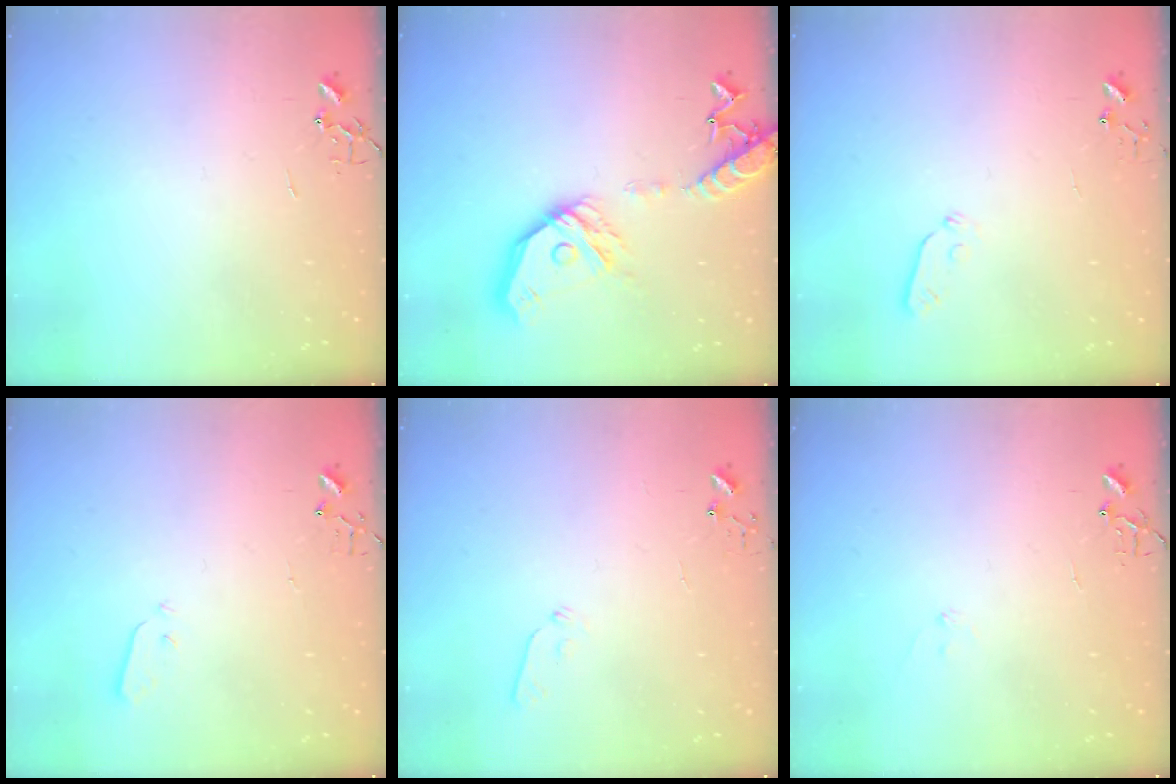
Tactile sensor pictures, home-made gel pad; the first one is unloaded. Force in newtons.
{"total": 17.9, "press": 17.7, "slide": 2.6}
{"total": 3.9, "press": 3.8, "slide": 0.8}
{"total": 3.0, "press": 3.0, "slide": 0.3}
{"total": 4.8, "press": 4.7, "slide": 1.0}
{"total": 7.0, "press": 7.0, "slide": 0.7}